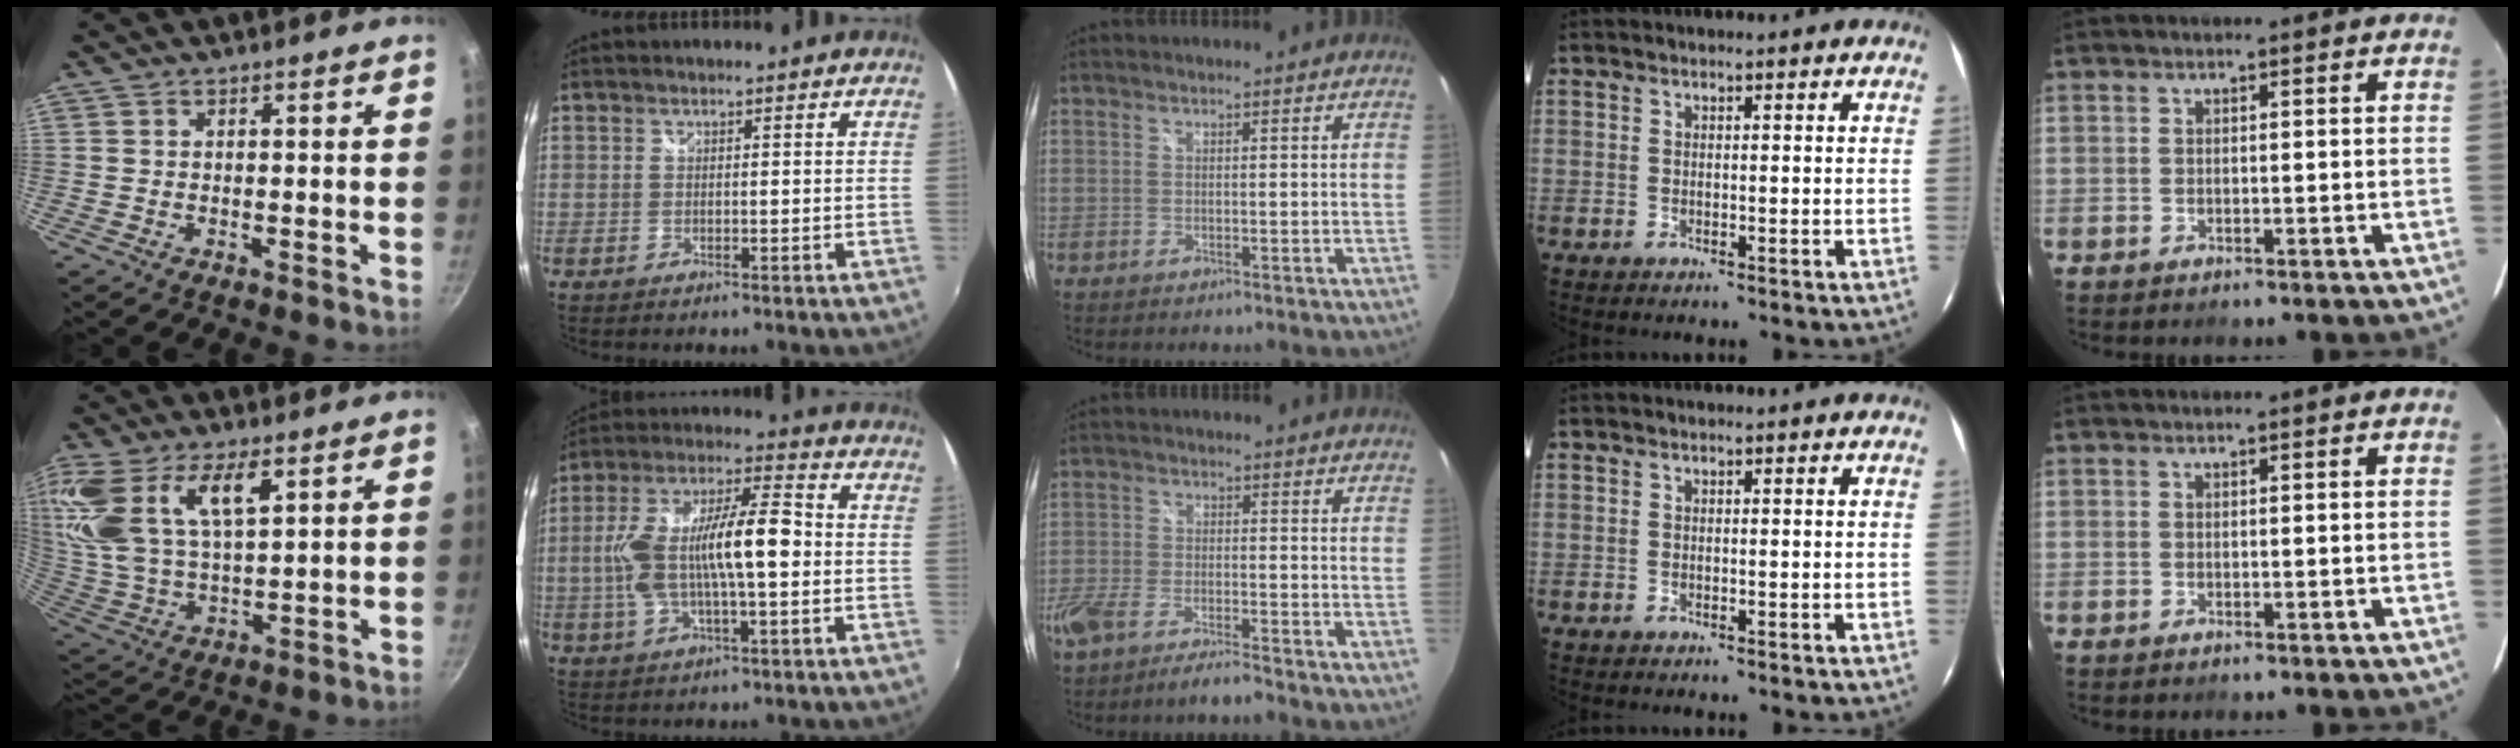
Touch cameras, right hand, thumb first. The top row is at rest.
{"thumb": {"total": 19.8, "force": [9.2, 9.8, 14.6], "torque": [-0.304, -0.010, 0.187]}, "index": {"total": 15.2, "force": [-1.3, 4.3, 14.5], "torque": [-0.276, 0.011, -0.024]}, "middle": {"total": 7.8, "force": [-6.4, 1.6, 4.2], "torque": [-0.108, -0.022, -0.120]}}